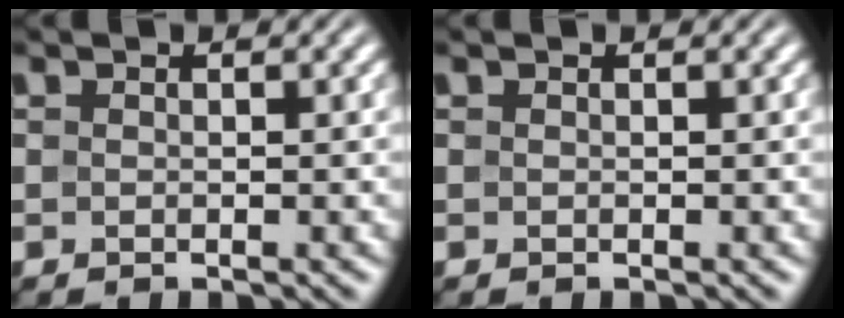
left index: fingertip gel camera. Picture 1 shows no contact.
{"total": 0.0}